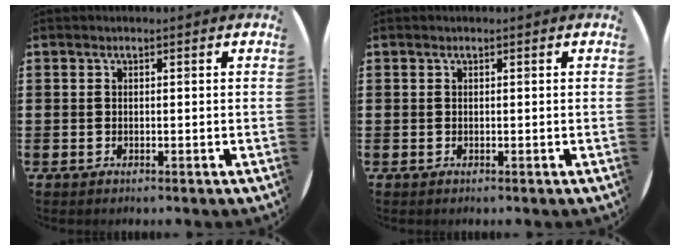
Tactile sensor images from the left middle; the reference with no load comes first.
{"total": 0.0}